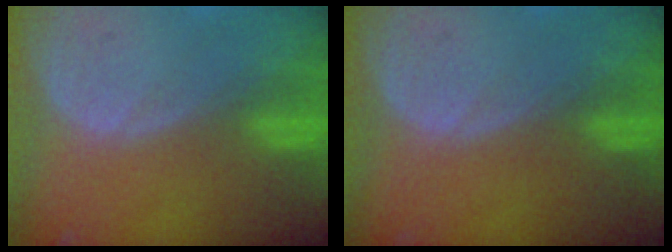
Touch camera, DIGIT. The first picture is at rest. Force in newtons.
{"total": 0.0}